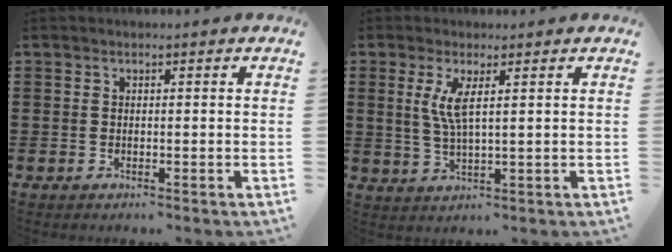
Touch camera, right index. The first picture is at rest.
{"total": 4.3, "force": [1.4, 0.7, 4.0], "torque": [-0.084, -0.001, 0.022]}